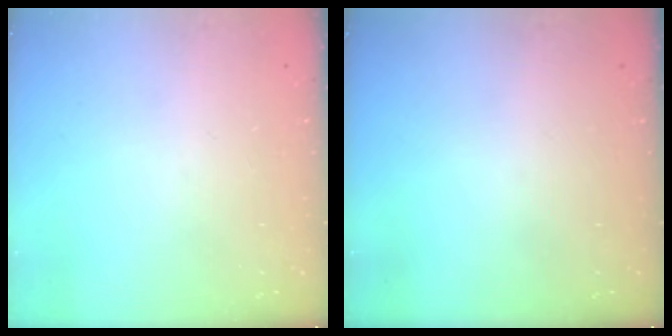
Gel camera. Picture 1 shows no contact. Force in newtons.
{"total": 0.0}